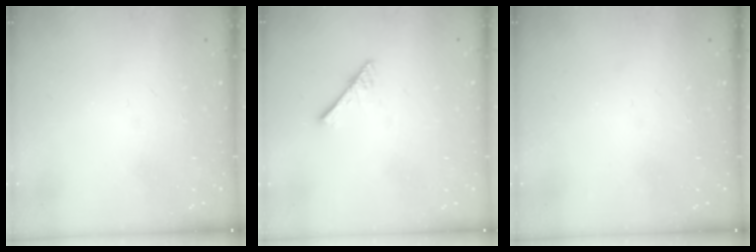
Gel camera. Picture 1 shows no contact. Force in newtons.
{"total": 2.9, "press": 2.9, "slide": 0.2}
{"total": 0.0}